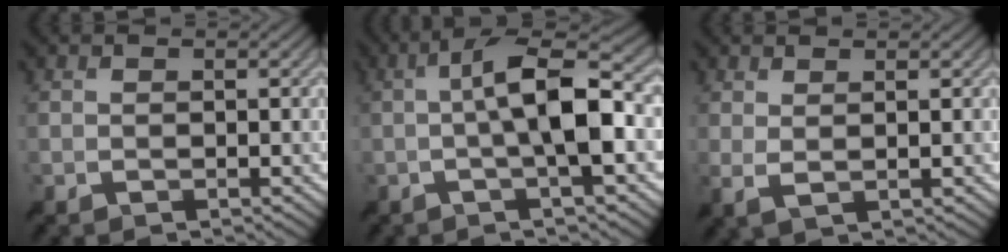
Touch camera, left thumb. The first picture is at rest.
{"total": 10.5, "force": [-0.6, 2.2, 10.3], "torque": [-0.157, 0.019, -0.023]}
{"total": 2.5, "force": [0.9, 0.5, 2.3], "torque": [-0.047, 0.004, 0.017]}